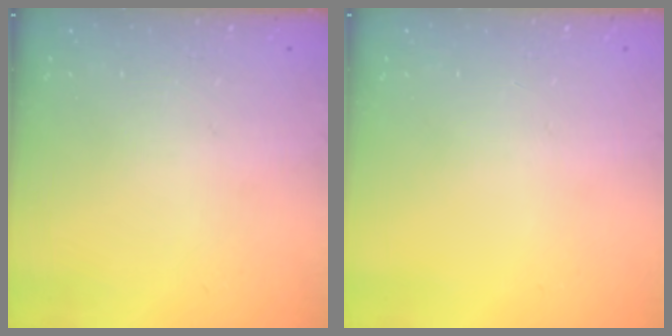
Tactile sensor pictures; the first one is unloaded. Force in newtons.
{"total": 0.0}